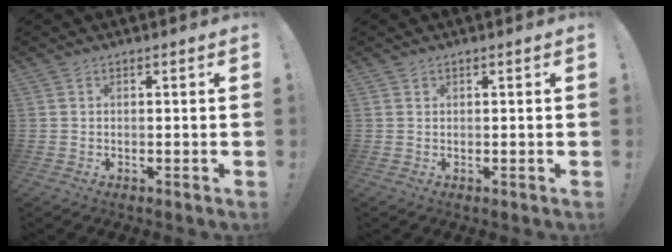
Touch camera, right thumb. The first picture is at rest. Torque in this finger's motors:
{"motor_torque": [-0.03, 0.20, 0.03, 0.12, -0.01]}